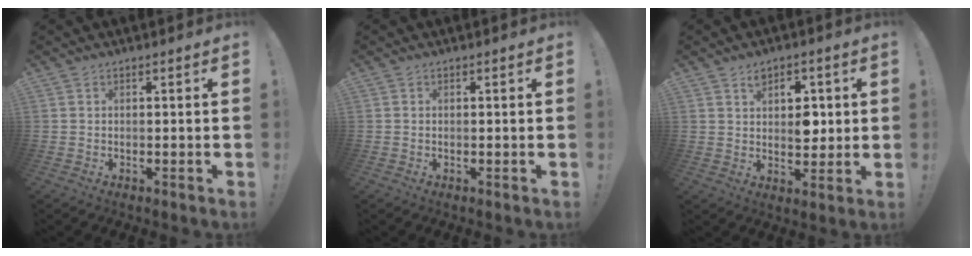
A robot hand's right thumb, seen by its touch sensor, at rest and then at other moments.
{"total": 0.0}
{"total": 7.3, "force": [2.2, 5.5, 4.2], "torque": [-0.036, -0.011, 0.035]}